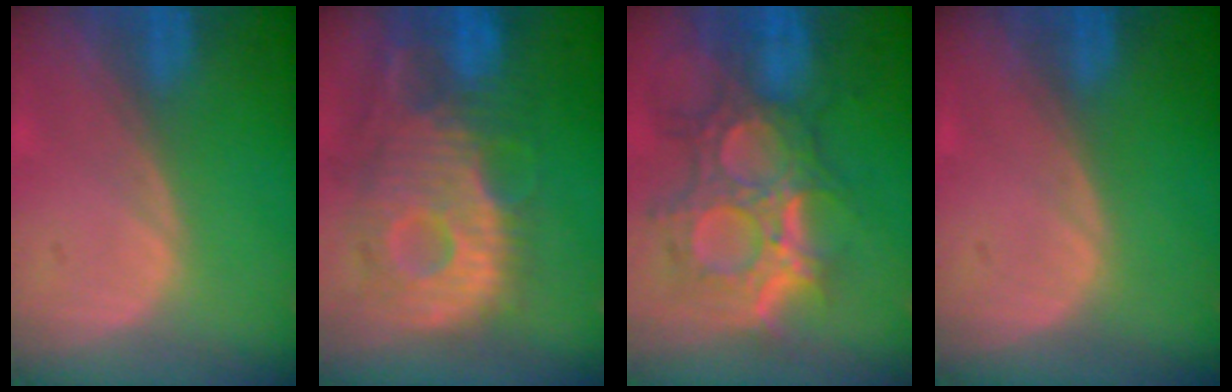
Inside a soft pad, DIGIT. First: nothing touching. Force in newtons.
{"total": 12.5, "press": 10.9, "slide": 6.0}
{"total": 12.0, "press": 10.8, "slide": 5.3}
{"total": 0.0}